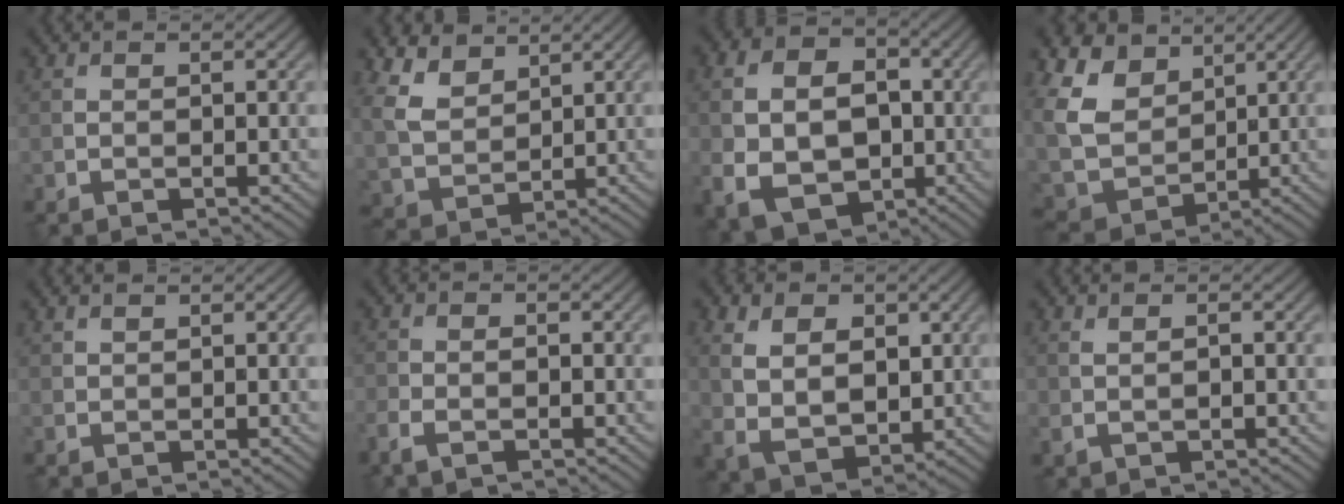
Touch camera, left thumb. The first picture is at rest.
{"total": 6.6, "force": [4.2, 3.8, 3.4], "torque": [-0.100, -0.005, 0.089]}
{"total": 11.5, "force": [-1.9, 8.7, 7.3], "torque": [-0.150, -0.020, -0.039]}
{"total": 10.5, "force": [4.5, 7.4, 5.9], "torque": [-0.173, 0.006, 0.083]}
{"total": 0.9, "force": [0.8, 0.3, 0.3], "torque": [-0.011, 0.001, 0.019]}
{"total": 2.6, "force": [-1.5, 1.1, 1.8], "torque": [-0.041, -0.001, -0.035]}
{"total": 8.4, "force": [2.1, 5.7, 5.7], "torque": [-0.138, -0.004, 0.047]}
{"total": 1.4, "force": [0.1, 0.6, 1.3], "torque": [-0.031, 0.001, 0.005]}